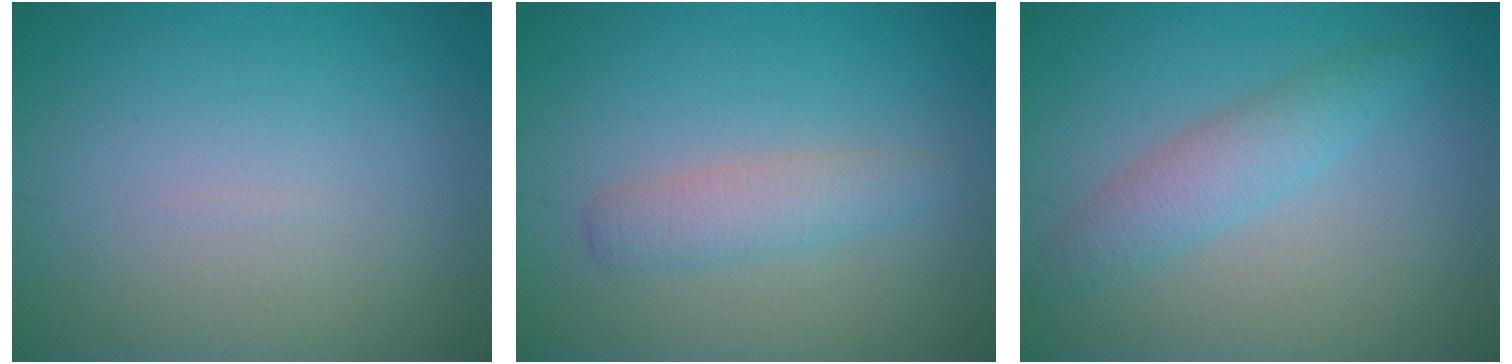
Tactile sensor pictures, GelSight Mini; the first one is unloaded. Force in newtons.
{"total": 2.3, "press": 2.3, "slide": 0.0}
{"total": 2.8, "press": 2.8, "slide": 0.0}